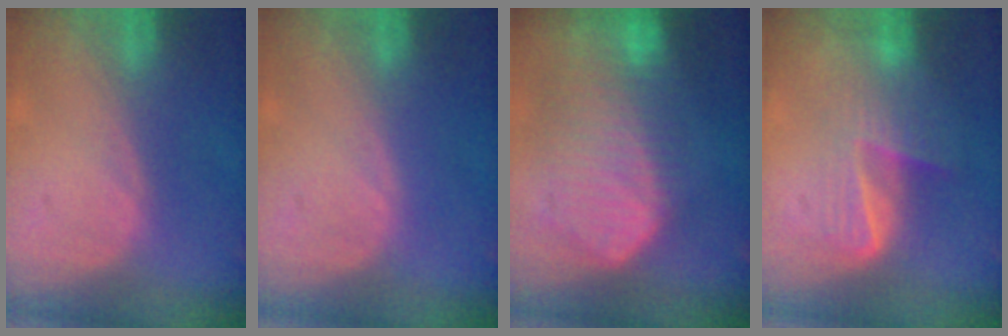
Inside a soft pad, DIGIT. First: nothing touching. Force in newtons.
{"total": 0.0}
{"total": 10.5, "press": 9.1, "slide": 5.2}
{"total": 6.8, "press": 5.7, "slide": 3.8}